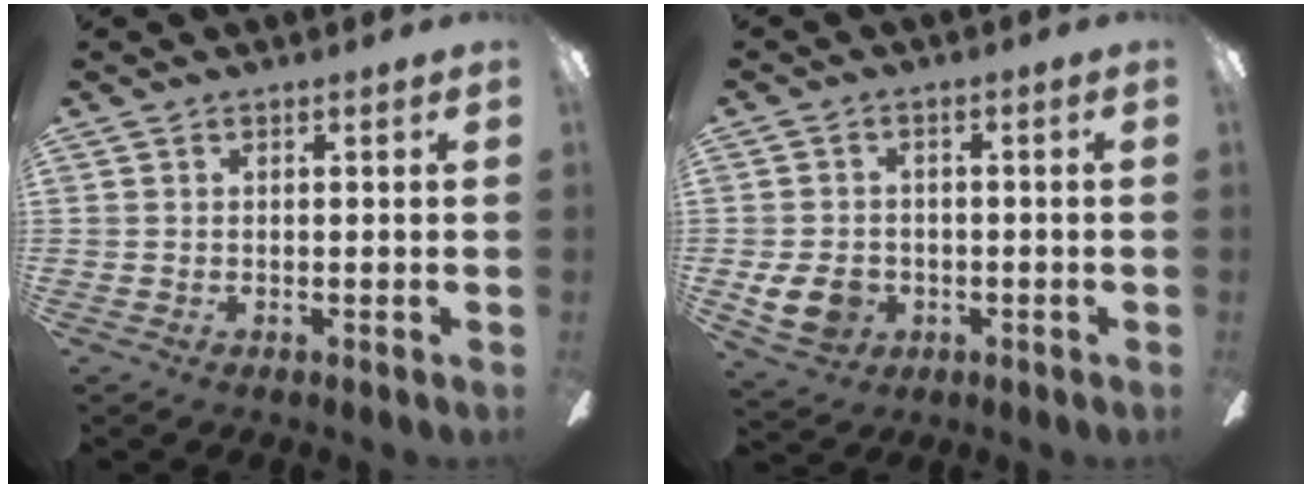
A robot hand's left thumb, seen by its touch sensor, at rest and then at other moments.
{"total": 8.0, "force": [-1.8, 6.4, 4.4], "torque": [-0.099, 0.007, -0.036]}